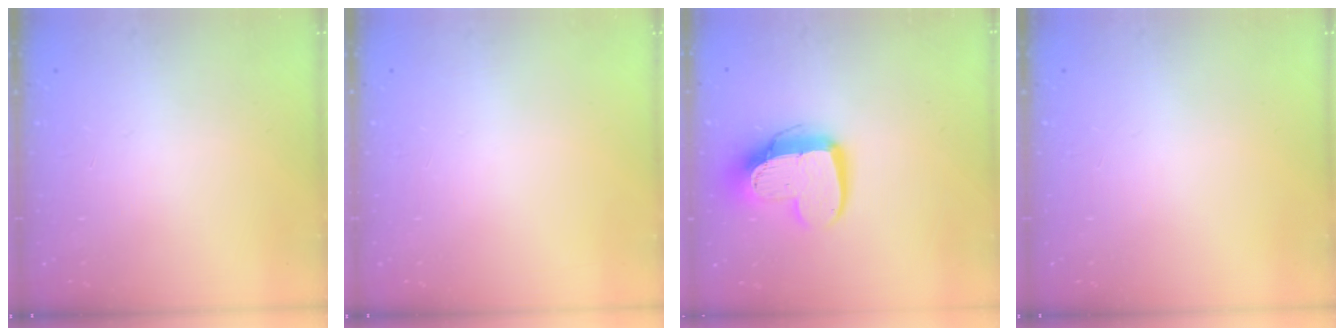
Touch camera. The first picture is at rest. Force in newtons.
{"total": 0.0}
{"total": 13.5, "press": 13.5, "slide": 1.1}
{"total": 0.0}